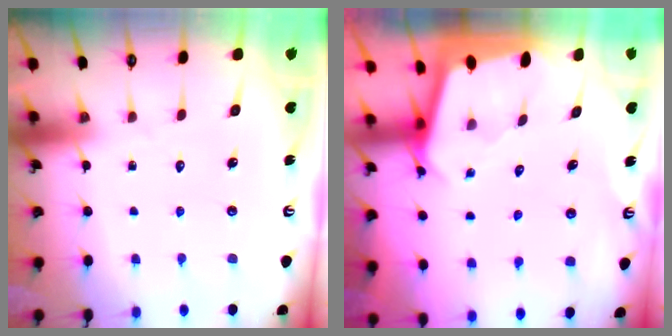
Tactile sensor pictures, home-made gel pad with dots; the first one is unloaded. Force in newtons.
{"total": 2.5, "press": 2.5, "slide": 0.1}